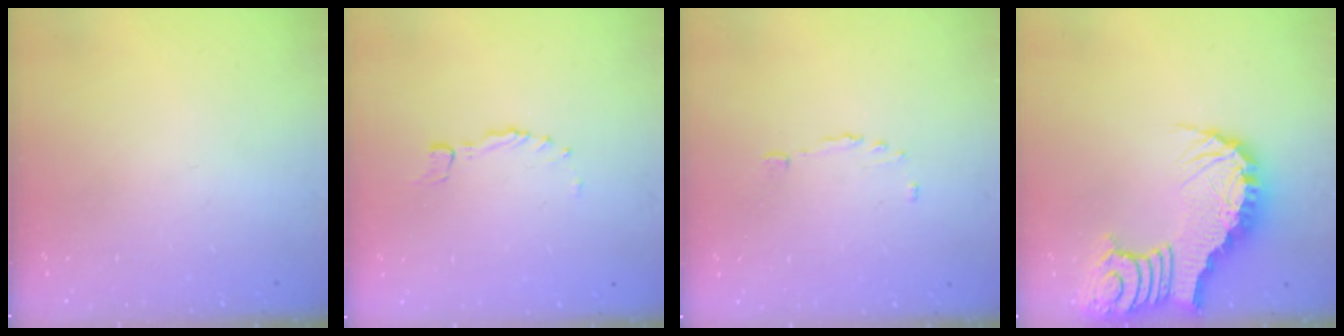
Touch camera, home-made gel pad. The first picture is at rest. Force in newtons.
{"total": 0.0}
{"total": 2.7, "press": 2.6, "slide": 0.8}
{"total": 6.5, "press": 6.4, "slide": 0.9}